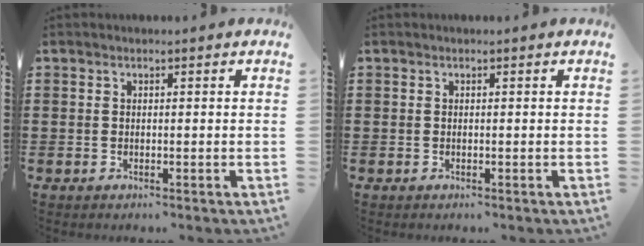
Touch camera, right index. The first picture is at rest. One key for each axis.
{"total": 0.0}